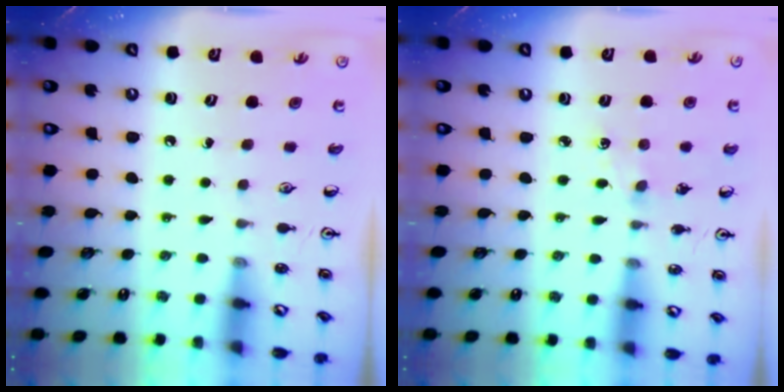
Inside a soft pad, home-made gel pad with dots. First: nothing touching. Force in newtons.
{"total": 3.3, "press": 3.3, "slide": 0.5}